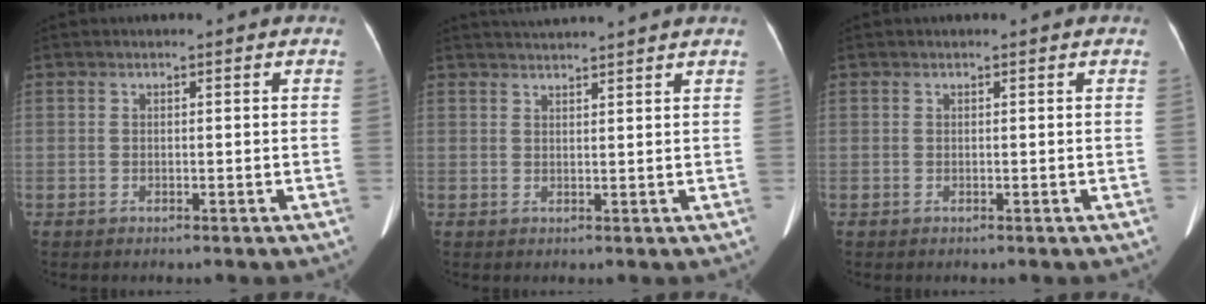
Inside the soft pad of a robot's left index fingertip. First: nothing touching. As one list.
[{"total": 5.6, "force": [5.2, -1.0, 1.7], "torque": [-0.023, 0.025, 0.072]}, {"total": 0.0}]